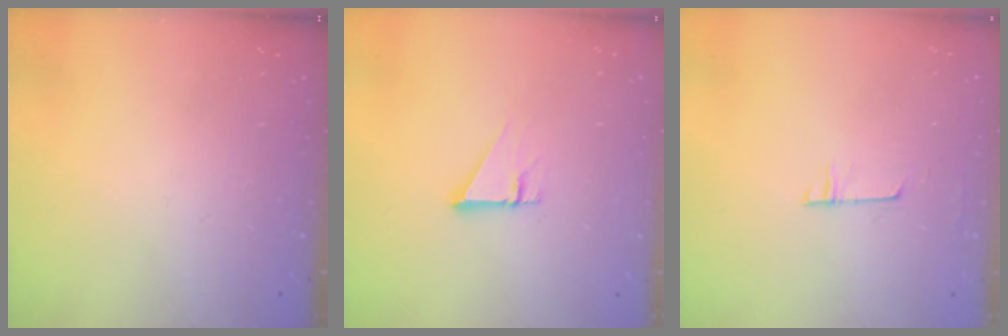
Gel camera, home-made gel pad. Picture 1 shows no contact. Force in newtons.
{"total": 2.7, "press": 2.7, "slide": 0.2}
{"total": 4.4, "press": 4.4, "slide": 0.5}